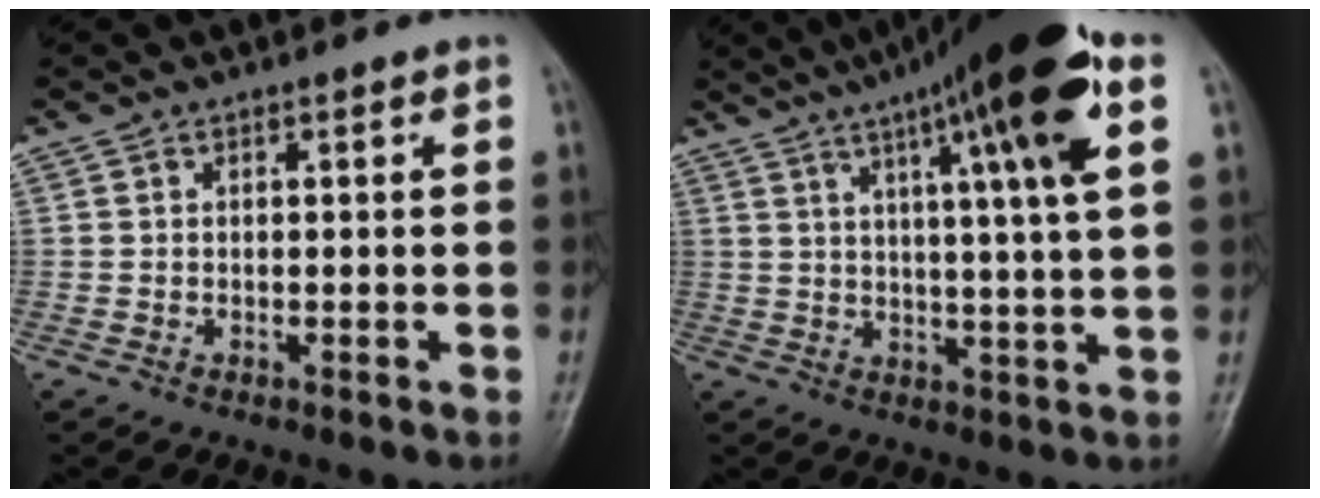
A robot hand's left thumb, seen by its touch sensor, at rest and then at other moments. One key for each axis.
{"total": 18.8, "fx": 8.8, "fy": 2.2, "fz": 16.5, "tx": -0.245, "ty": -0.007, "tz": 0.127}